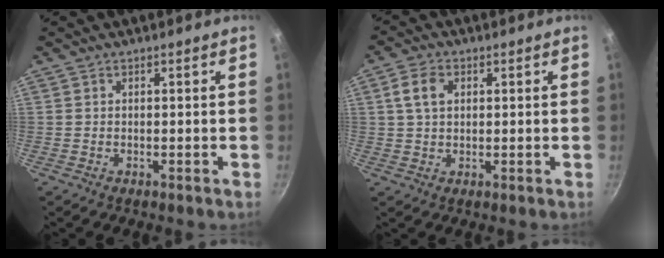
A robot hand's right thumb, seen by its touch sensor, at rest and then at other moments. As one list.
[{"total": 5.1, "force": [1.4, 3.5, 3.5], "torque": [-0.056, 0.005, 0.025]}]